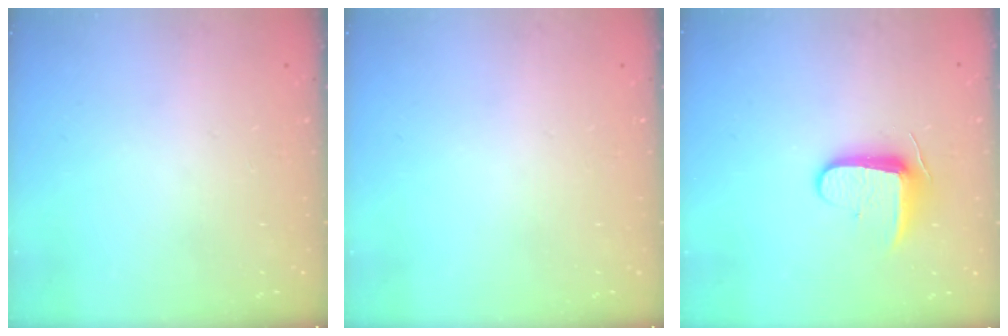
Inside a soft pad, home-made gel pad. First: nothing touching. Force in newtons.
{"total": 0.0}
{"total": 8.9, "press": 8.9, "slide": 0.9}